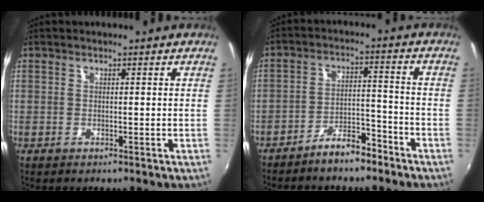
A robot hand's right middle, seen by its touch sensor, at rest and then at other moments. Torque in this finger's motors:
{"motor_torque": [1.09, -1.05, 0.08, 0.05]}